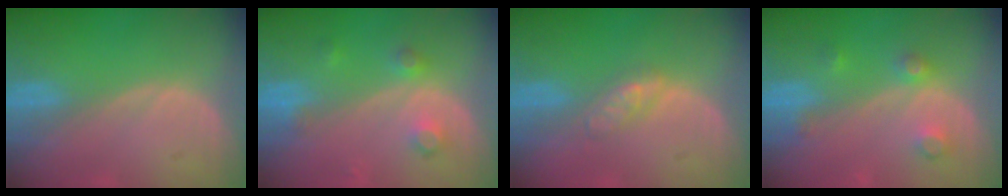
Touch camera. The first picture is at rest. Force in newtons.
{"total": 3.8, "press": 3.4, "slide": 1.7}
{"total": 3.4, "press": 3.4, "slide": 0.2}
{"total": 4.1, "press": 3.6, "slide": 2.0}